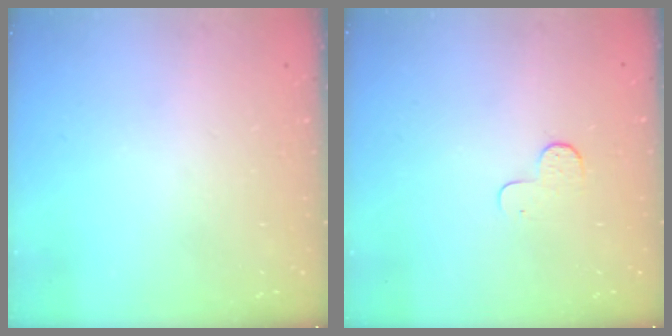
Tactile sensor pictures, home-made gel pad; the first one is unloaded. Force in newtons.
{"total": 5.0, "press": 5.0, "slide": 0.5}